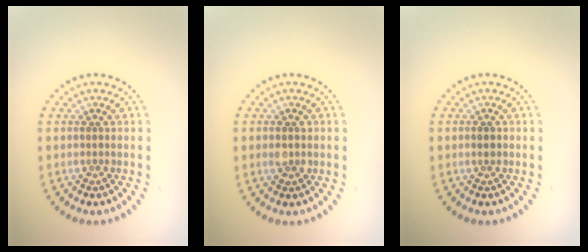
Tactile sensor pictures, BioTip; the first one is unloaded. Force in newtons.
{"total": 1.5, "press": 1.5, "slide": 0.2}
{"total": 1.1, "press": 1.1, "slide": 0.1}